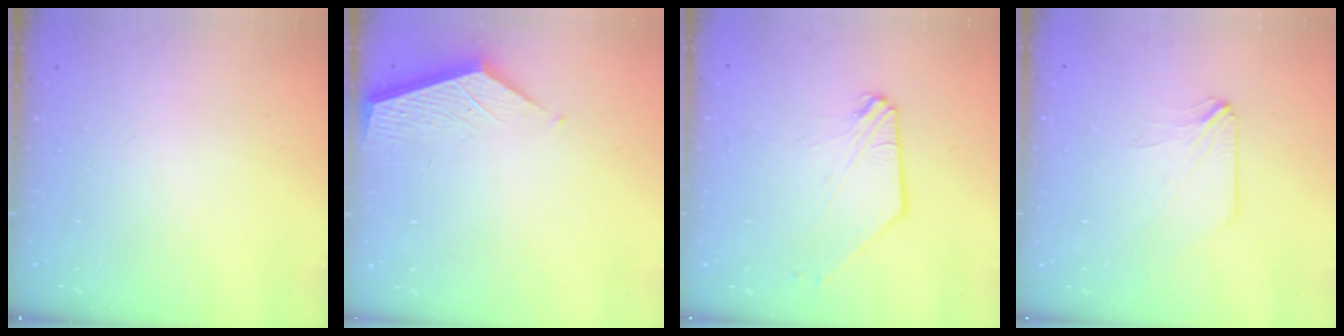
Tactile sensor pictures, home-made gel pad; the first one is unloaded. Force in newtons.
{"total": 3.7, "press": 3.7, "slide": 0.3}
{"total": 2.6, "press": 2.6, "slide": 0.5}
{"total": 0.0}